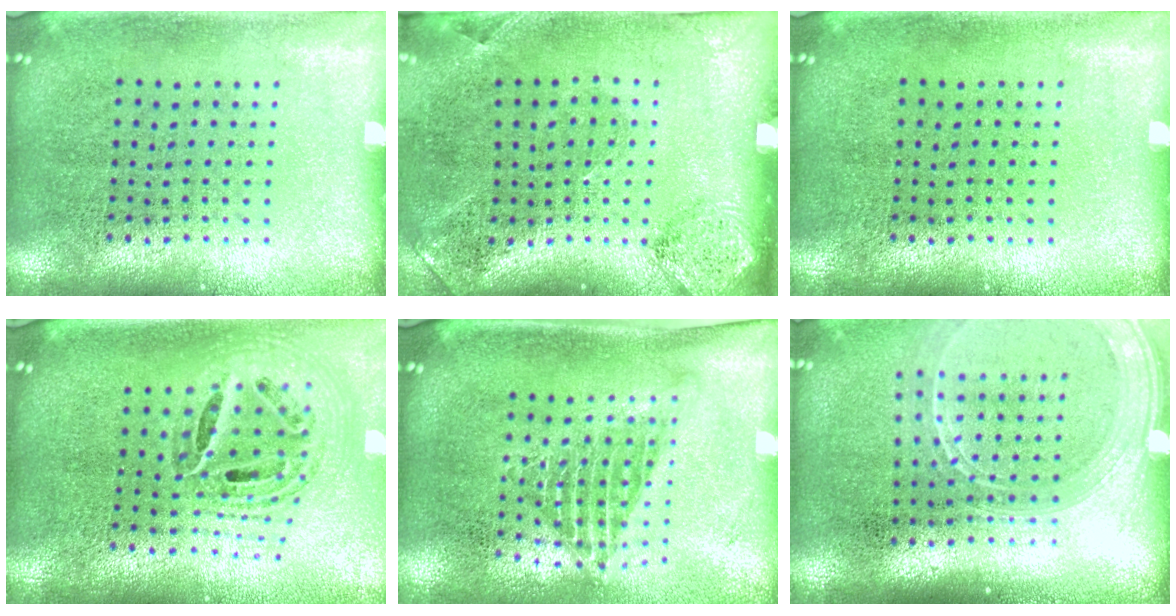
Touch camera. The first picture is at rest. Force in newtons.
{"total": 1.8, "press": 1.2, "slide": 1.4}
{"total": 0.0}
{"total": 1.5, "press": 1.3, "slide": 0.7}
{"total": 1.4, "press": 1.1, "slide": 0.9}
{"total": 1.9, "press": 1.7, "slide": 0.8}